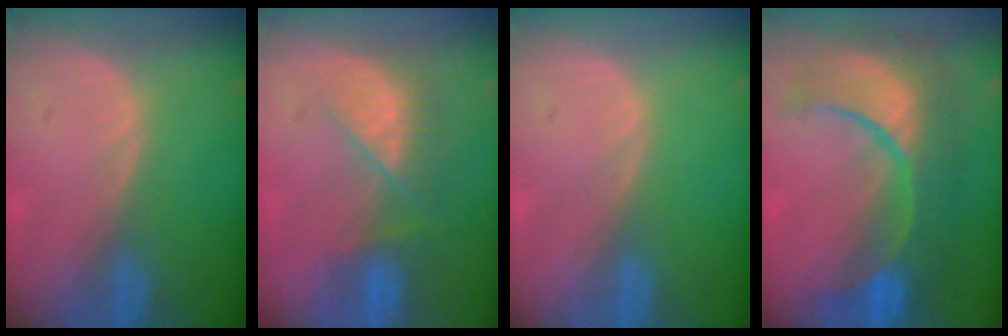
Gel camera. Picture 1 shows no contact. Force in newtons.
{"total": 7.5, "press": 6.7, "slide": 3.4}
{"total": 0.0}
{"total": 12.1, "press": 12.0, "slide": 1.4}